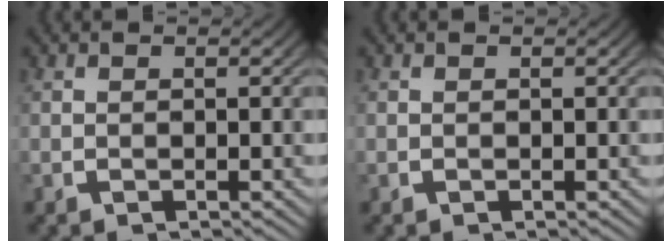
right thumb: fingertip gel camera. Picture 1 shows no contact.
{"total": 0.0}